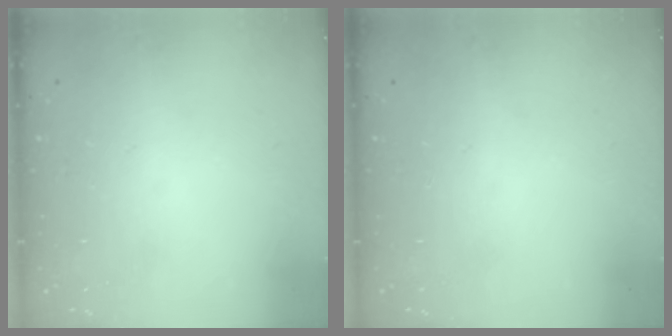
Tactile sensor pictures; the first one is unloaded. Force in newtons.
{"total": 0.0}